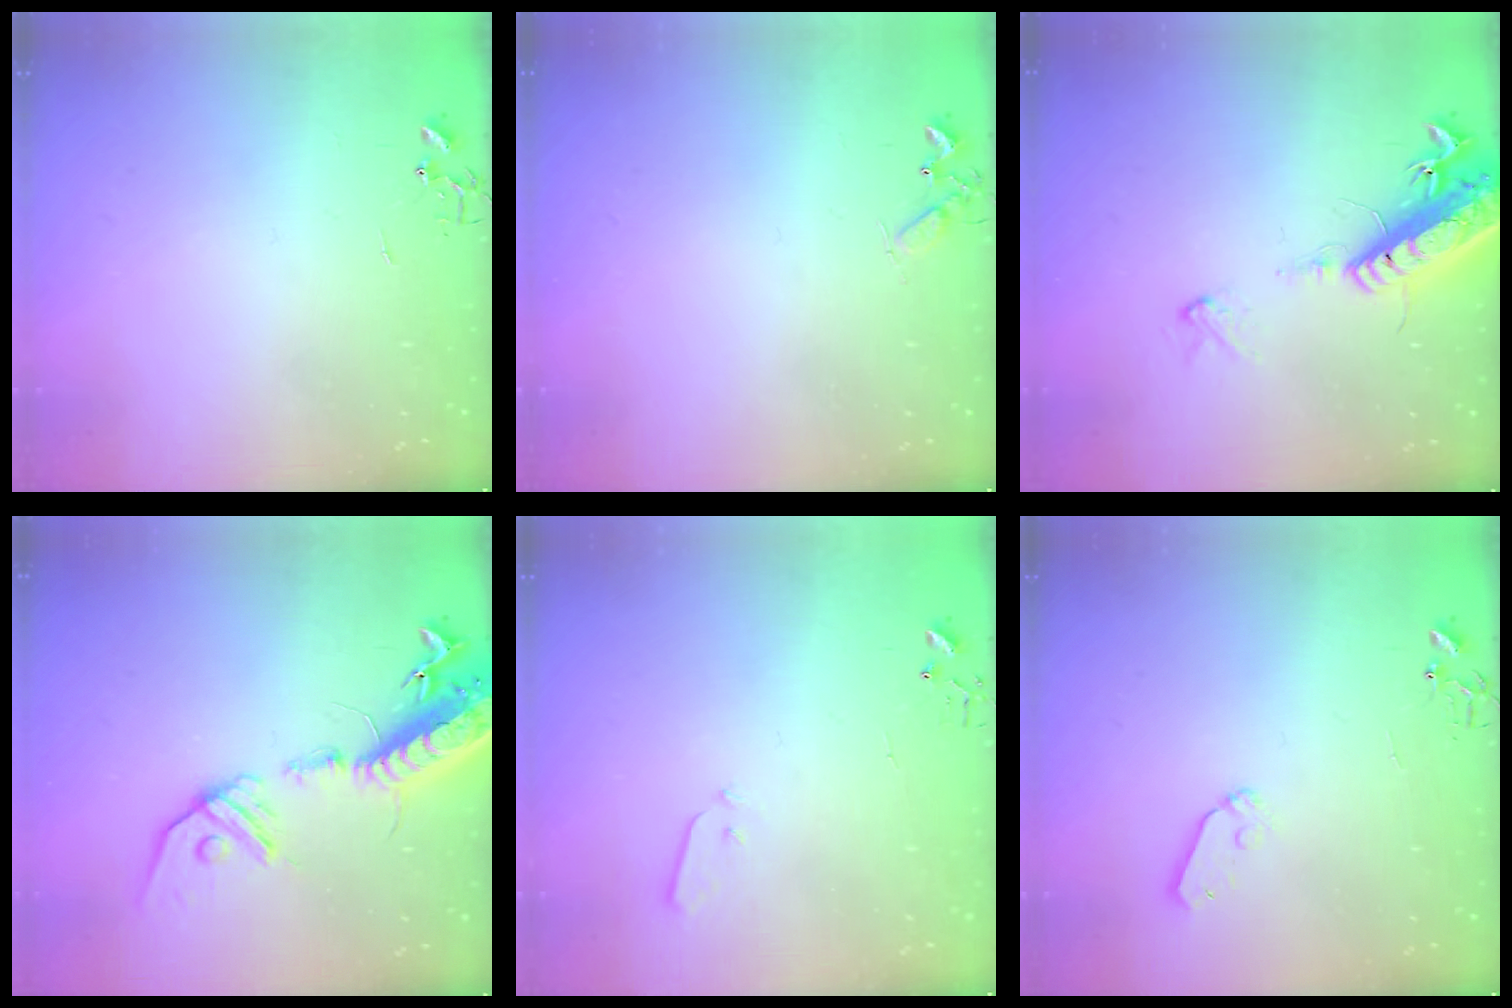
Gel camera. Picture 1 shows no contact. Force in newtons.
{"total": 4.6, "press": 4.6, "slide": 0.6}
{"total": 17.9, "press": 17.5, "slide": 3.9}
{"total": 20.4, "press": 19.9, "slide": 4.3}
{"total": 3.0, "press": 2.9, "slide": 0.7}
{"total": 6.5, "press": 6.5, "slide": 0.6}